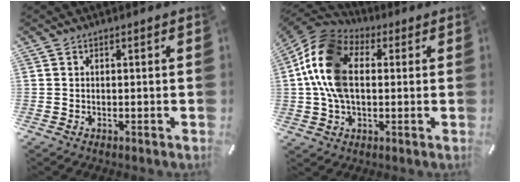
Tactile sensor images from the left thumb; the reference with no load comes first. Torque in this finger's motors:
{"motor_torque": [0.26, 1.42, 2.27, -0.49, 0.72]}